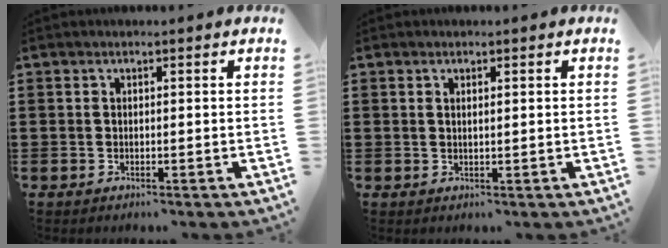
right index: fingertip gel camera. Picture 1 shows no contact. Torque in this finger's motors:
{"motor_torque": [-0.09, 0.30, -0.02, -0.01]}